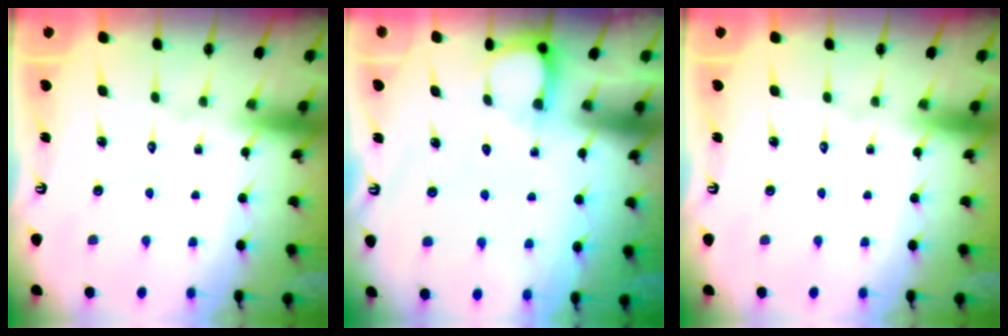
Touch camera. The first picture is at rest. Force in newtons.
{"total": 3.2, "press": 3.1, "slide": 0.5}
{"total": 0.0}